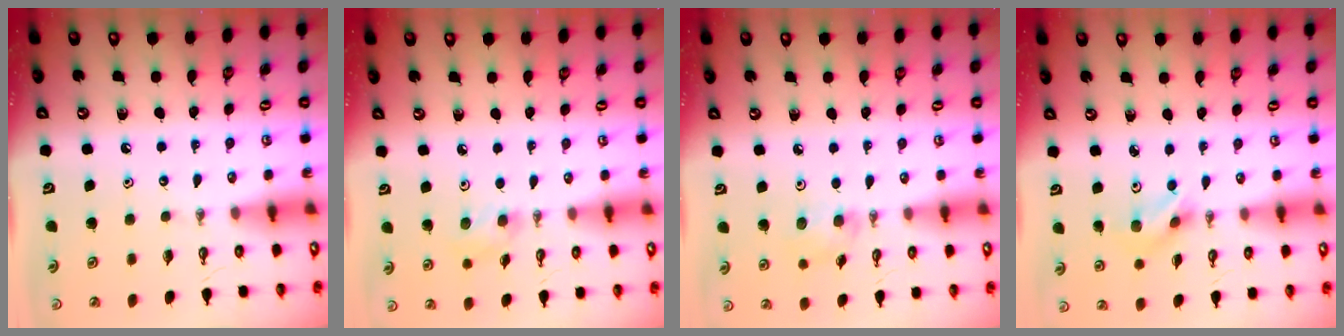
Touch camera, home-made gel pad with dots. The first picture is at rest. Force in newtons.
{"total": 6.8, "press": 5.6, "slide": 3.8}
{"total": 5.3, "press": 5.1, "slide": 1.3}
{"total": 4.7, "press": 3.1, "slide": 3.5}